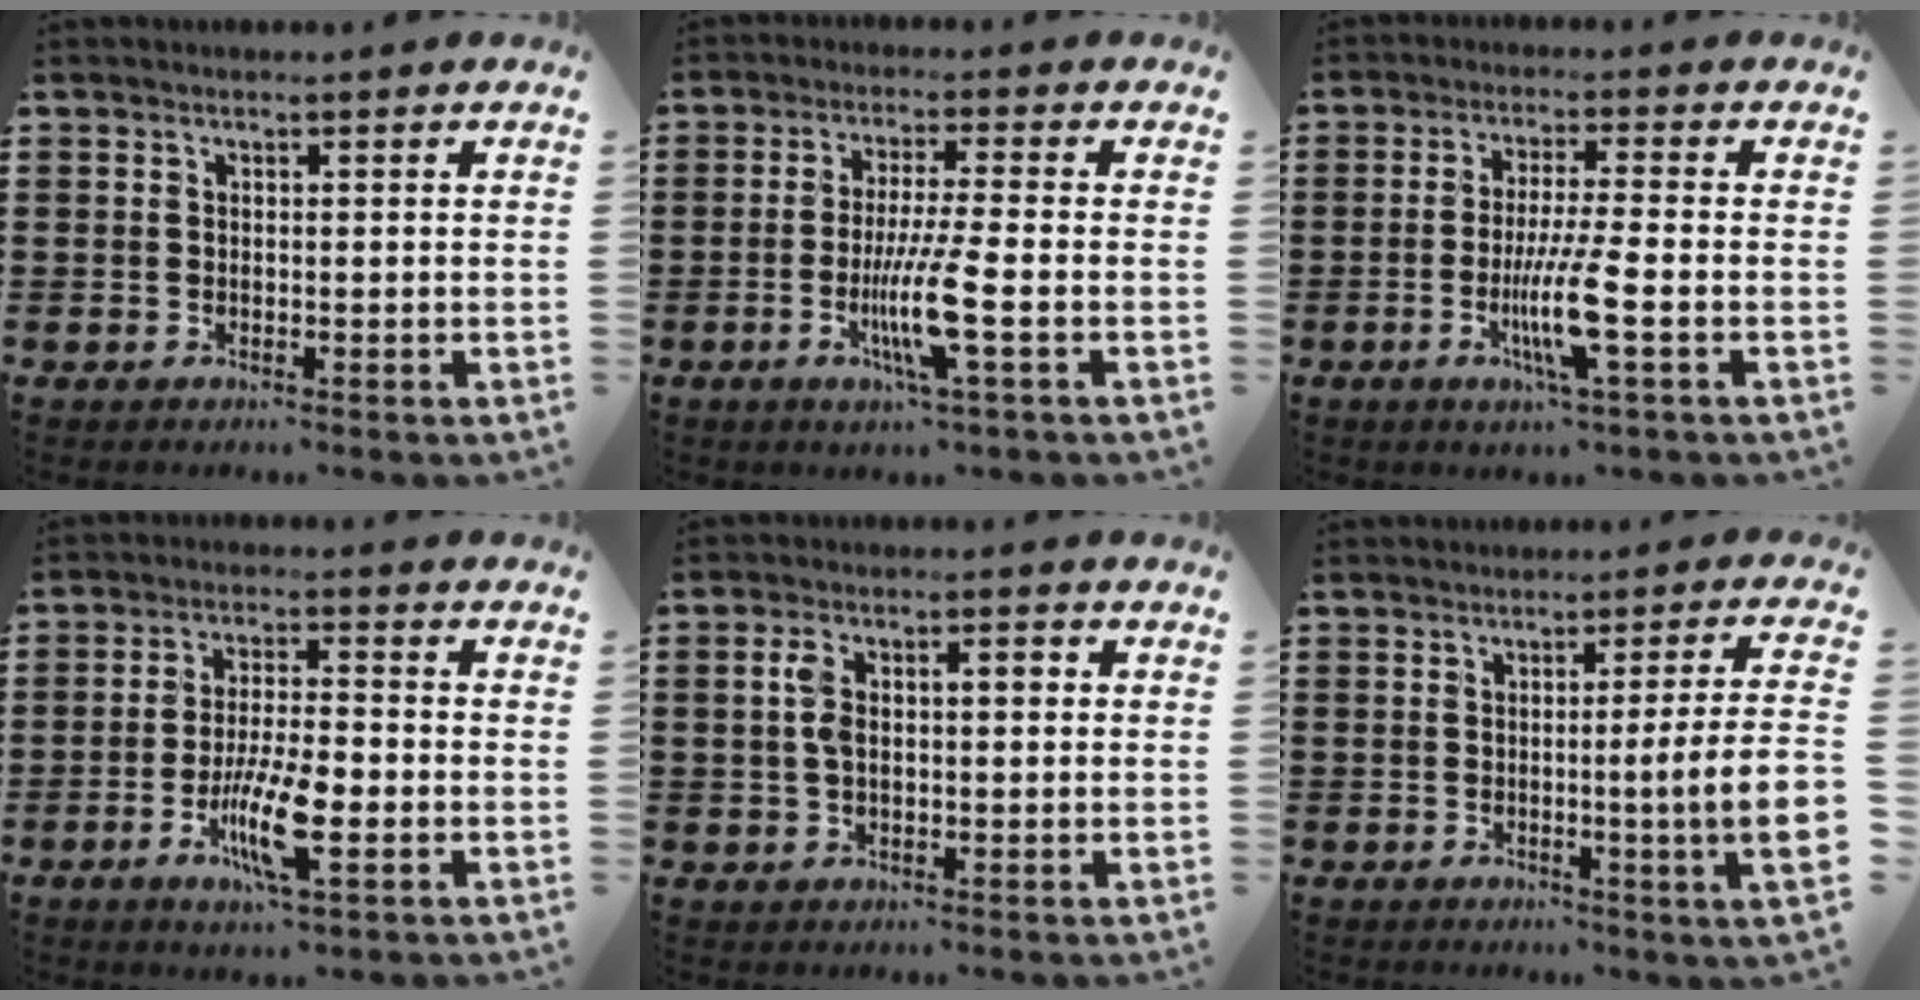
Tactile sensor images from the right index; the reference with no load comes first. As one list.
[{"total": 8.6, "force": [-2.6, 0.2, 8.2], "torque": [-0.163, -0.022, -0.051]}, {"total": 8.3, "force": [-2.5, 0.4, 7.9], "torque": [-0.157, -0.020, -0.050]}, {"total": 9.1, "force": [-3.3, 2.1, 8.2], "torque": [-0.164, -0.011, -0.061]}, {"total": 4.5, "force": [0.4, 2.1, 4.0], "torque": [-0.086, 0.007, 0.002]}, {"total": 8.6, "force": [-1.0, -0.7, 8.5], "torque": [-0.137, -0.017, -0.021]}]